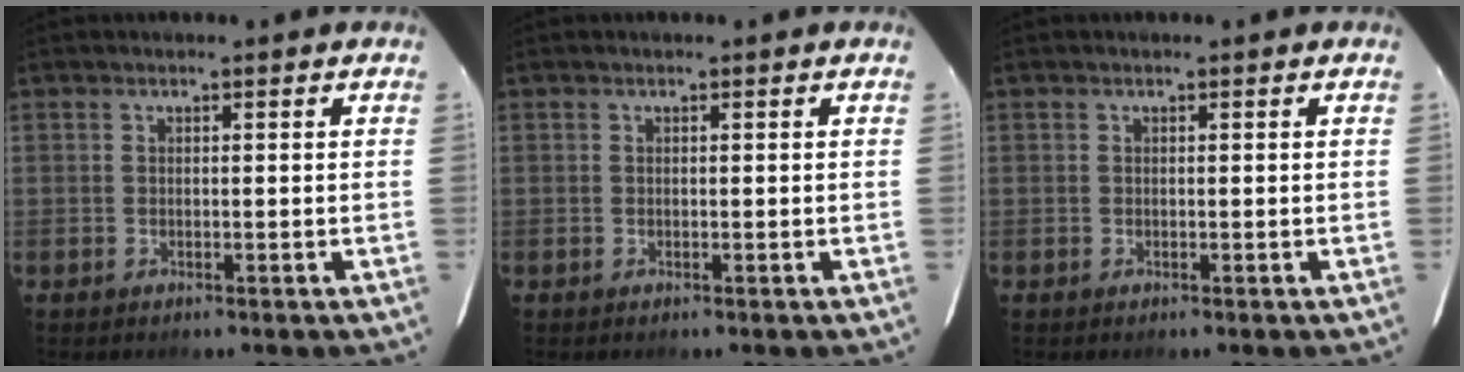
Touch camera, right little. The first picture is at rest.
{"total": 0.0}
{"total": 0.0}